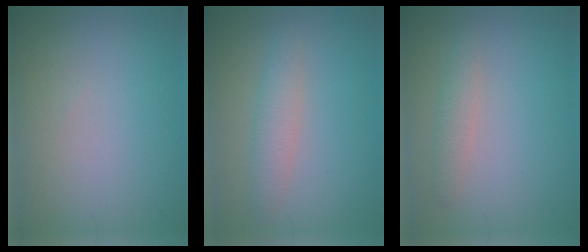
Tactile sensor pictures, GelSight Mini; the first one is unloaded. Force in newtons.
{"total": 2.5, "press": 2.5, "slide": 0.1}
{"total": 1.6, "press": 1.6, "slide": 0.0}